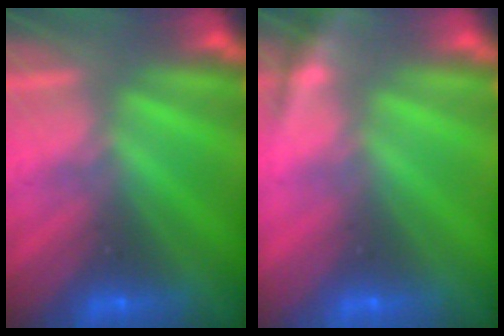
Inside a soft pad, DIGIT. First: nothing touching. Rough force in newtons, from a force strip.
{"total": 1.7}